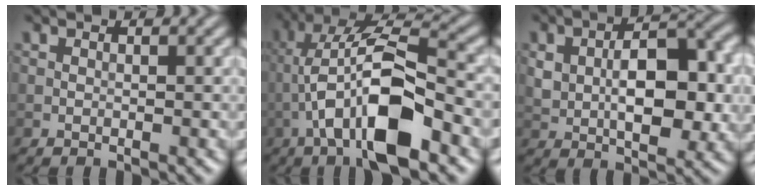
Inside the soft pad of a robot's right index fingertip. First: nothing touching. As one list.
[{"total": 10.2, "force": [-3.4, 3.2, 9.1], "torque": [-0.180, 0.017, -0.063]}, {"total": 8.5, "force": [0.4, 4.9, 6.9], "torque": [-0.117, 0.001, 0.006]}]